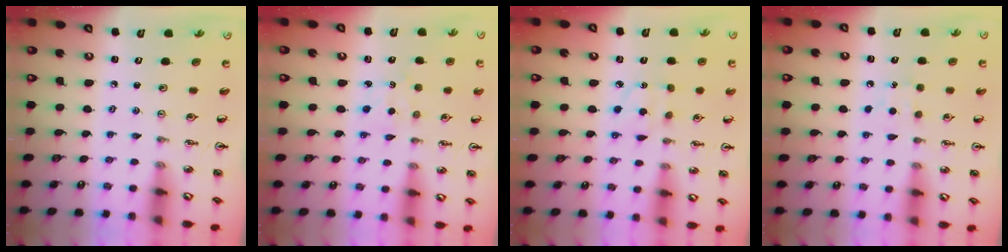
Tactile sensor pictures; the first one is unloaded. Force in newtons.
{"total": 1.5, "press": 1.5, "slide": 0.3}
{"total": 4.1, "press": 4.1, "slide": 0.6}
{"total": 5.6, "press": 5.5, "slide": 0.7}